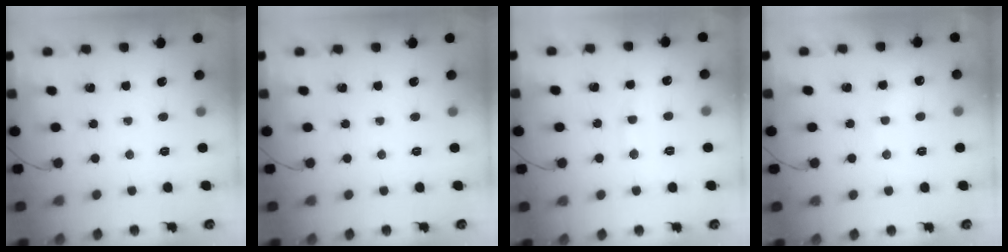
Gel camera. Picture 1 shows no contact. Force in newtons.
{"total": 0.0}
{"total": 6.4, "press": 6.1, "slide": 1.8}
{"total": 6.1, "press": 6.0, "slide": 1.2}